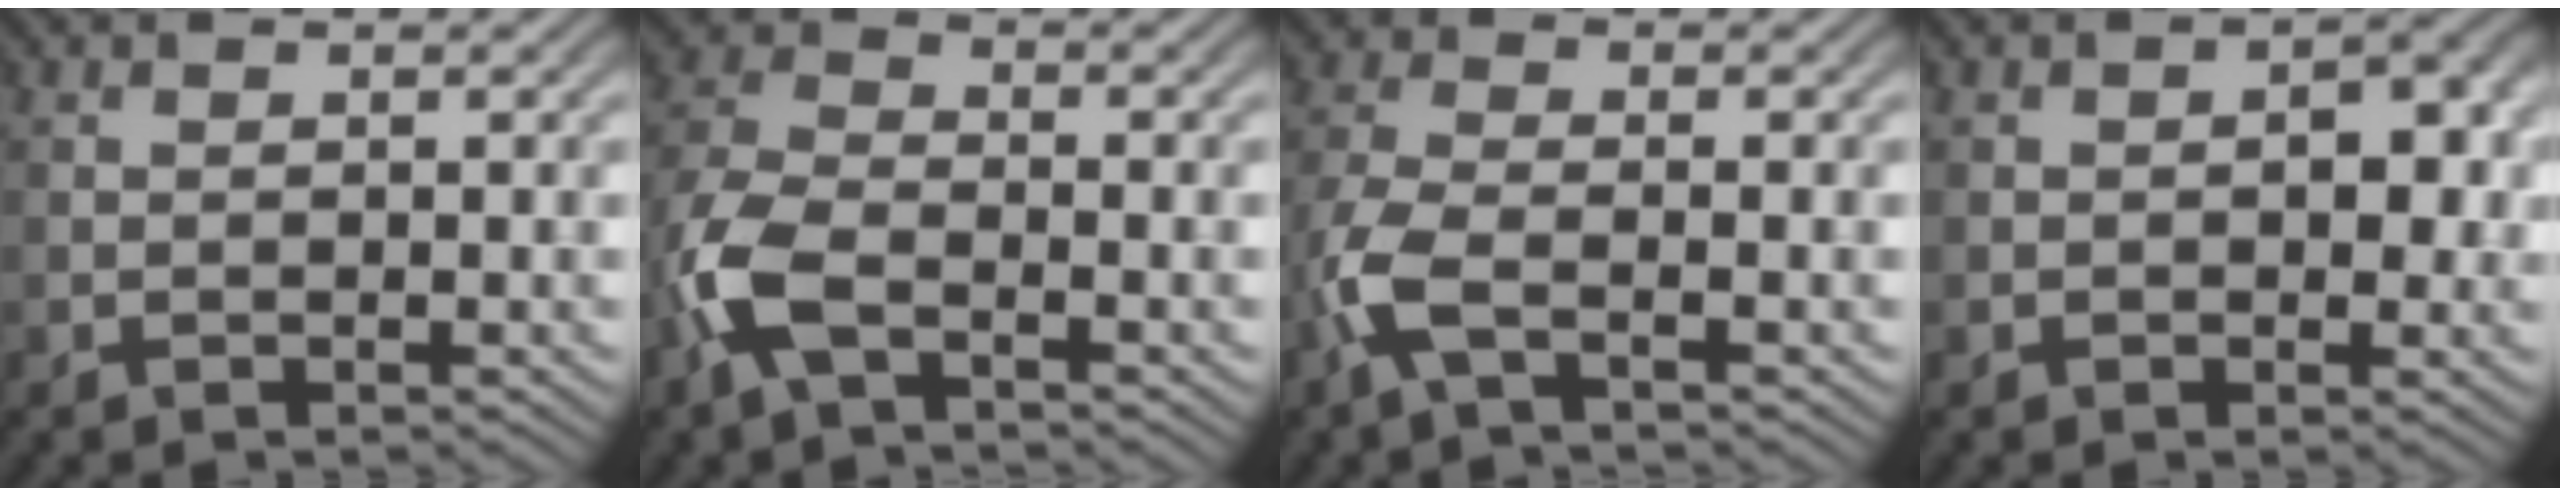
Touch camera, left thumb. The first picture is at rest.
{"total": 7.2, "force": [-3.4, 3.3, 5.4], "torque": [-0.137, -0.001, -0.091]}
{"total": 5.1, "force": [-2.4, 1.6, 4.2], "torque": [-0.107, -0.001, -0.064]}
{"total": 3.7, "force": [0.0, 2.1, 3.1], "torque": [-0.041, -0.002, -0.002]}